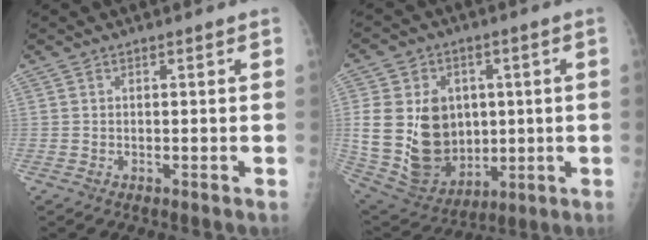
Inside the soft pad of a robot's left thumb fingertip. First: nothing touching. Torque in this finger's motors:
{"motor_torque": [0.49, 0.69, 1.79, -0.04, 0.49]}